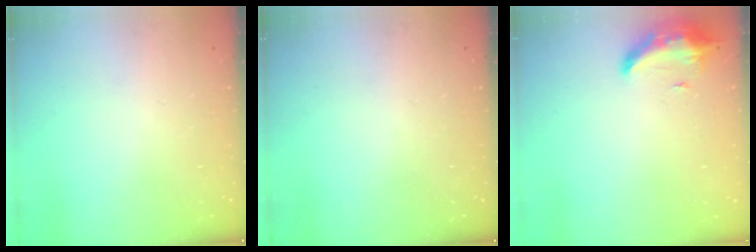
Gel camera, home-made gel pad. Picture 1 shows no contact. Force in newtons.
{"total": 0.0}
{"total": 15.2, "press": 10.5, "slide": 11.0}